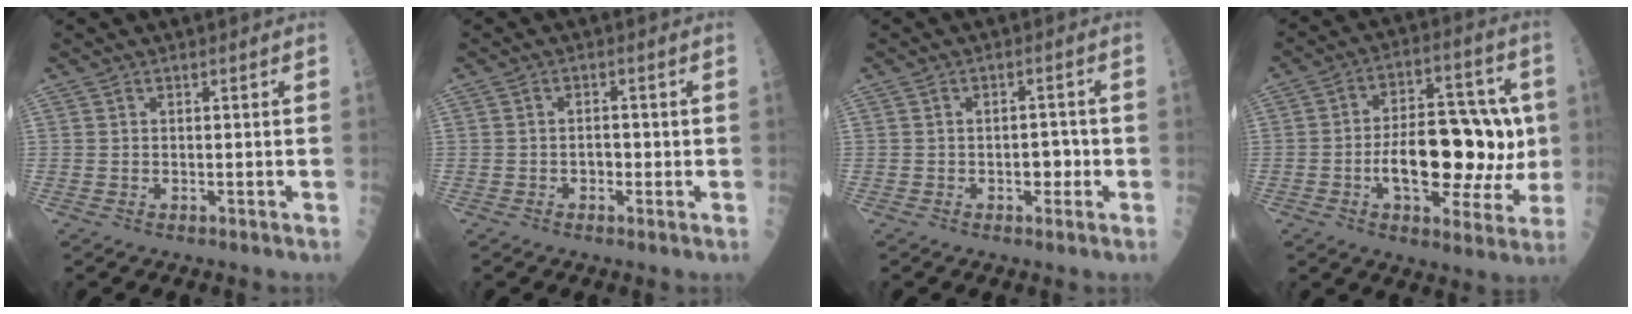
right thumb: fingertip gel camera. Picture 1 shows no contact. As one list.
[{"total": 2.0, "force": [-0.5, 1.4, 1.3], "torque": [-0.009, 0.005, -0.008]}, {"total": 3.2, "force": [-0.8, 2.0, 2.4], "torque": [-0.016, 0.009, -0.010]}, {"total": 20.0, "force": [-1.6, 10.1, 17.1], "torque": [-0.222, 0.028, -0.017]}]